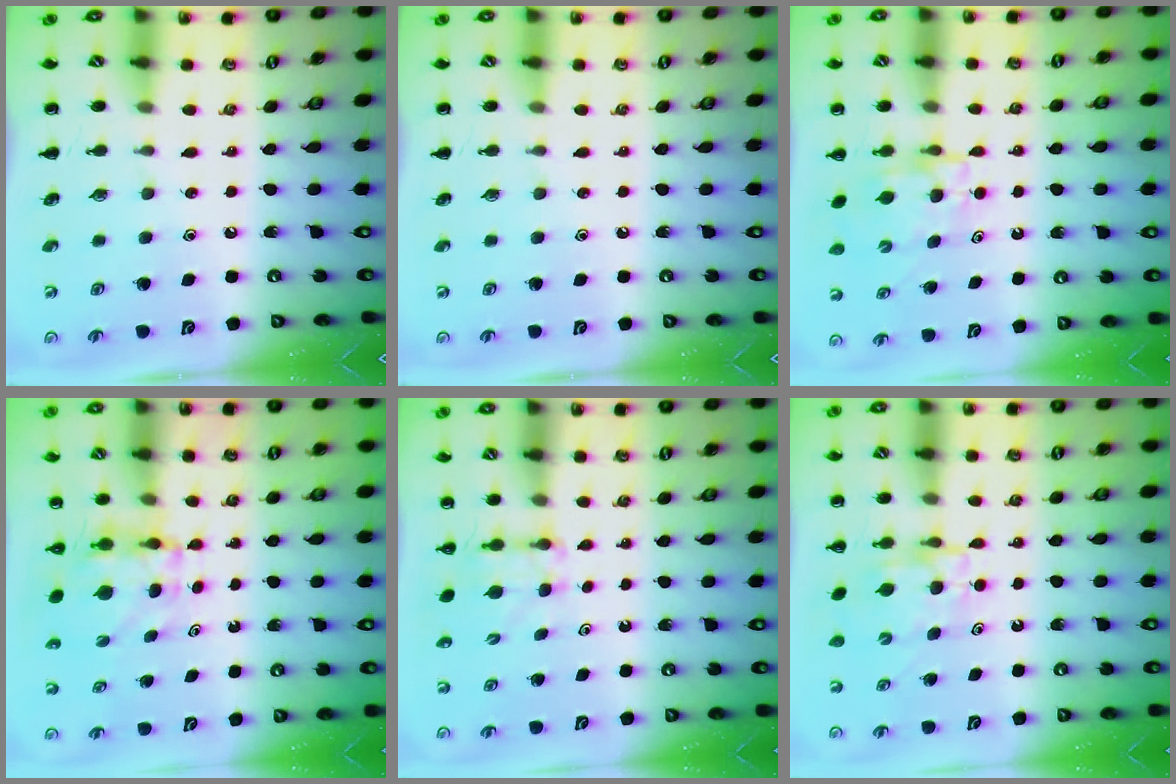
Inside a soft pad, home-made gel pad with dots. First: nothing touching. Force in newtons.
{"total": 0.0}
{"total": 5.2, "press": 5.2, "slide": 0.4}
{"total": 3.9, "press": 3.9, "slide": 0.3}
{"total": 2.7, "press": 2.5, "slide": 1.1}
{"total": 5.2, "press": 5.2, "slide": 0.4}